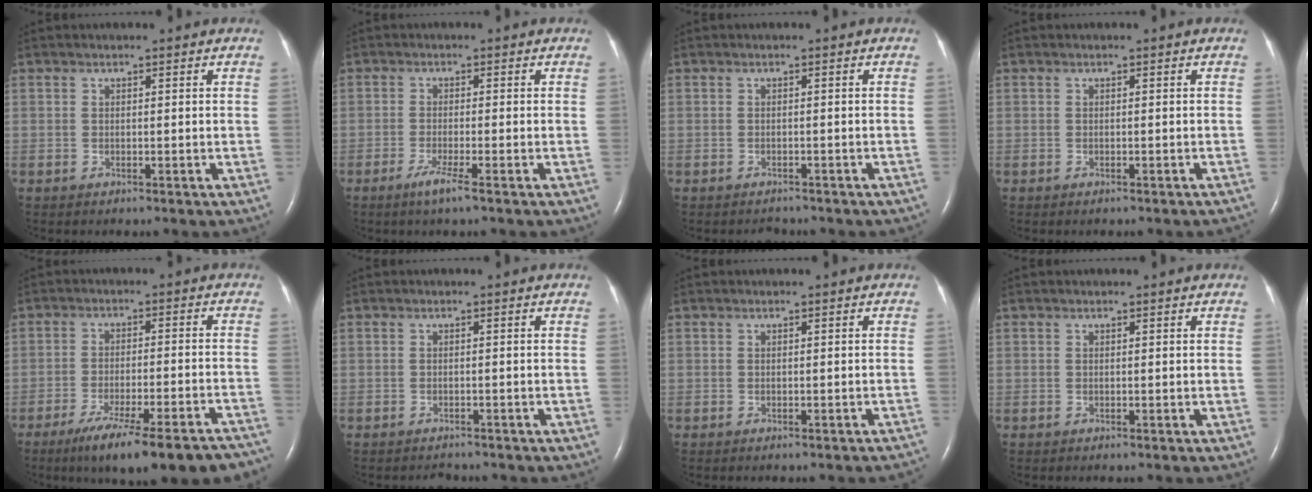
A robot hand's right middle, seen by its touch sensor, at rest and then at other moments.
{"total": 3.1, "force": [-1.9, -0.3, 2.4], "torque": [-0.054, -0.010, -0.039]}
{"total": 2.7, "force": [-2.4, 1.1, 0.7], "torque": [-0.014, -0.002, -0.023]}
{"total": 2.4, "force": [-2.0, 0.6, 1.1], "torque": [-0.009, -0.005, -0.023]}
{"total": 20.4, "force": [-16.7, 2.9, 11.5], "torque": [-0.110, -0.008, -0.229]}
{"total": 2.0, "force": [-1.8, 0.7, 0.4], "torque": [-0.011, -0.002, -0.018]}
{"total": 3.6, "force": [-3.2, 1.0, 1.4], "torque": [-0.004, -0.002, -0.034]}
{"total": 0.0}